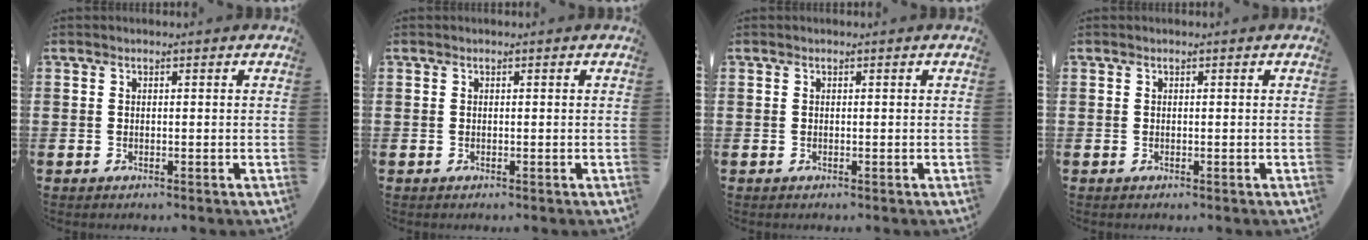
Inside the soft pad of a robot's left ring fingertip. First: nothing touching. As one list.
[{"total": 0.0}, {"total": 0.0}, {"total": 0.0}]